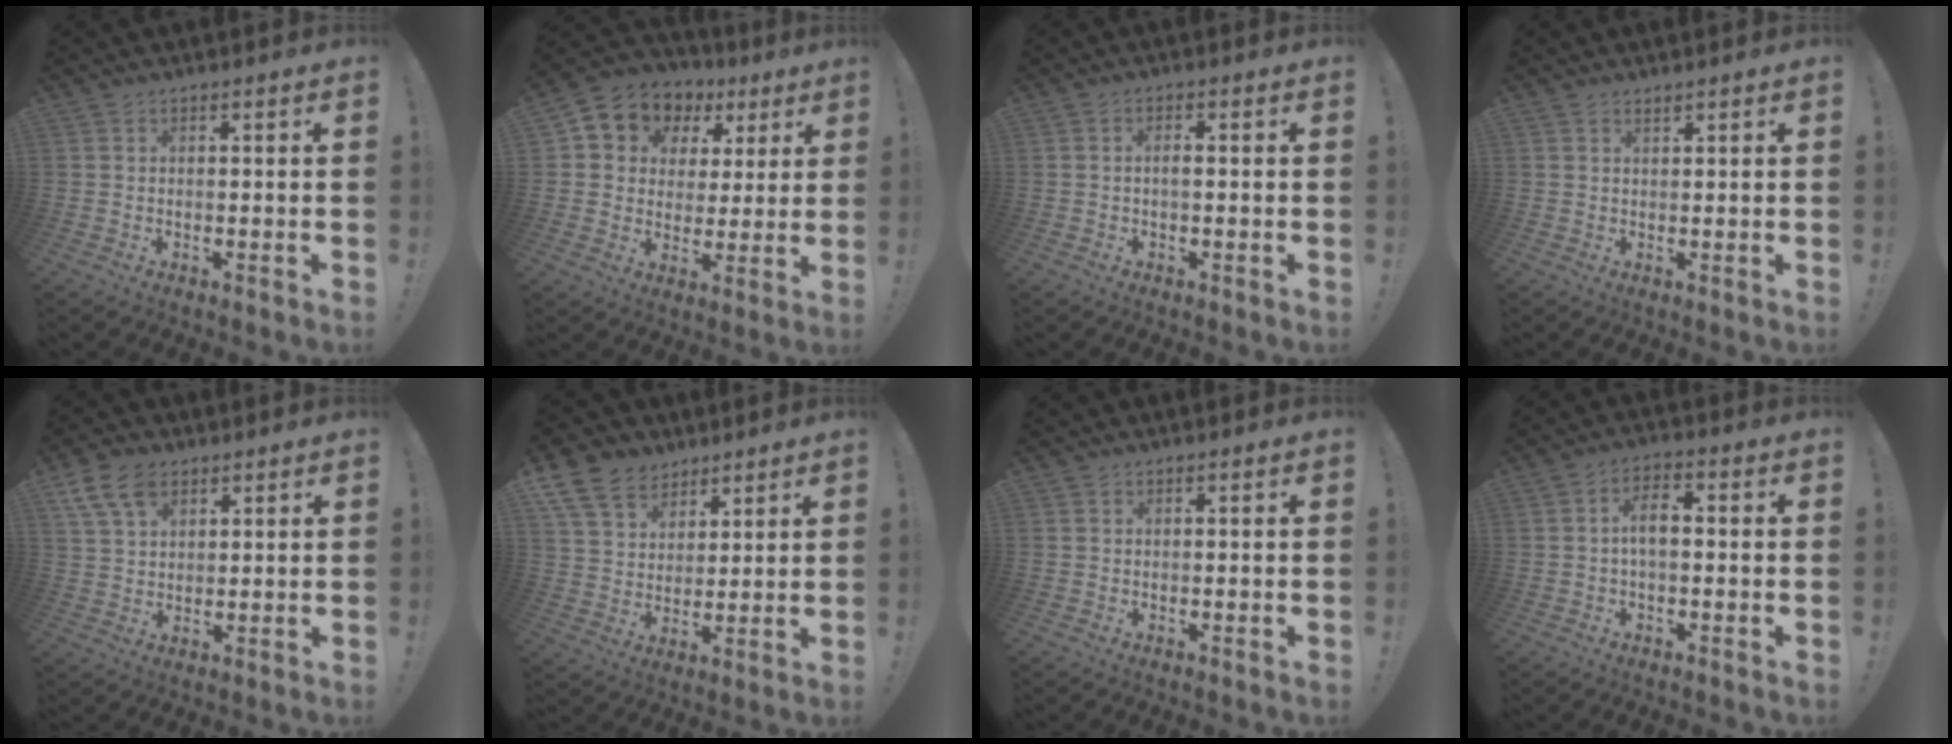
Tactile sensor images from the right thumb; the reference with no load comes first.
{"total": 7.4, "force": [3.0, 6.5, 1.9], "torque": [-0.035, -0.027, 0.061]}
{"total": 1.8, "force": [-0.4, 0.5, 1.7], "torque": [-0.032, 0.006, -0.008]}
{"total": 1.1, "force": [1.0, 0.3, 0.4], "torque": [-0.006, -0.002, 0.018]}
{"total": 10.2, "force": [5.6, 6.4, 5.6], "torque": [-0.104, -0.016, 0.108]}
{"total": 11.7, "force": [7.7, 8.2, 3.5], "torque": [-0.064, -0.050, 0.153]}
{"total": 0.0}
{"total": 6.1, "force": [0.1, 2.7, 5.5], "torque": [-0.099, 0.002, 0.001]}